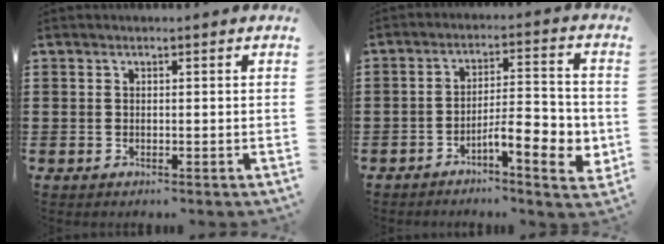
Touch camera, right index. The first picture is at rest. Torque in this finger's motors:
{"motor_torque": [1.15, -0.99, 0.27, 0.08]}